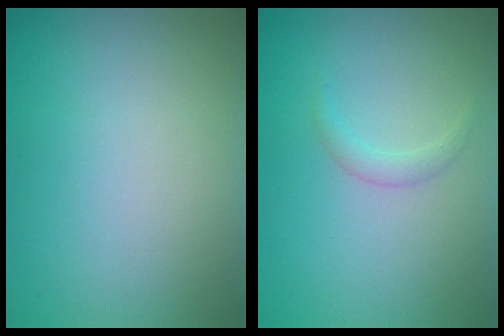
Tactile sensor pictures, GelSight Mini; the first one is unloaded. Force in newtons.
{"total": 1.0, "press": 1.0, "slide": 0.1}